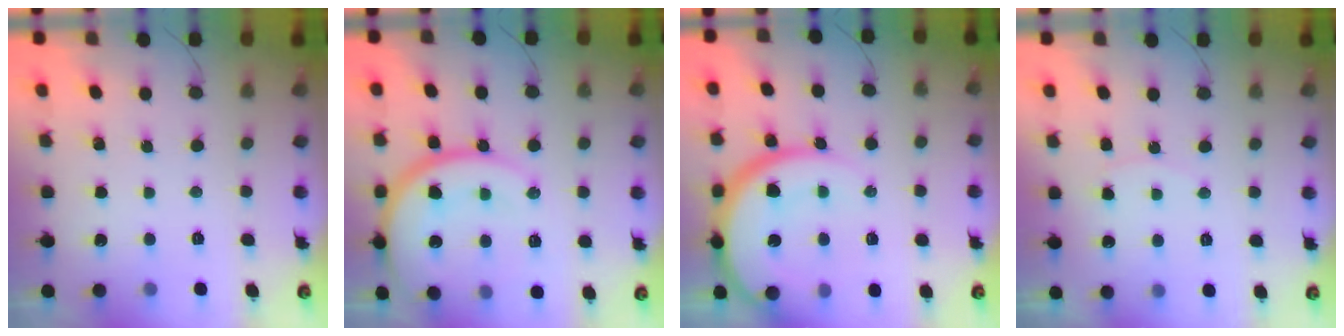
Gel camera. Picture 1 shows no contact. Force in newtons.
{"total": 17.6, "press": 17.6, "slide": 1.8}
{"total": 16.4, "press": 16.4, "slide": 1.5}
{"total": 4.9, "press": 4.8, "slide": 0.5}